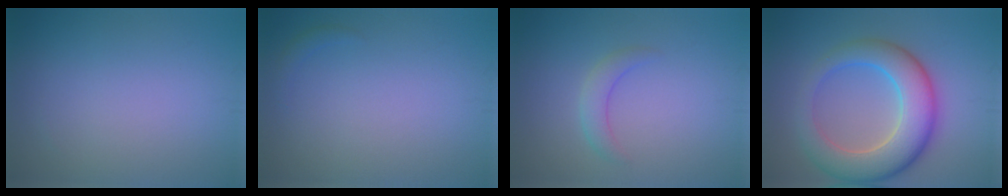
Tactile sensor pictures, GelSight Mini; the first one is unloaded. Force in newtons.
{"total": 0.7, "press": 0.7, "slide": 0.1}
{"total": 1.9, "press": 1.9, "slide": 0.1}
{"total": 8.2, "press": 8.2, "slide": 0.5}